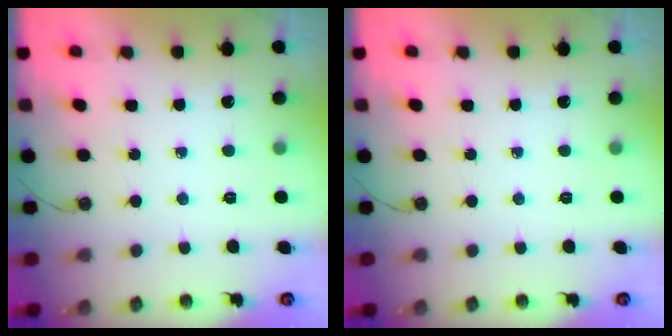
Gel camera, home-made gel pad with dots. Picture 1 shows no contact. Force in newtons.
{"total": 0.0}